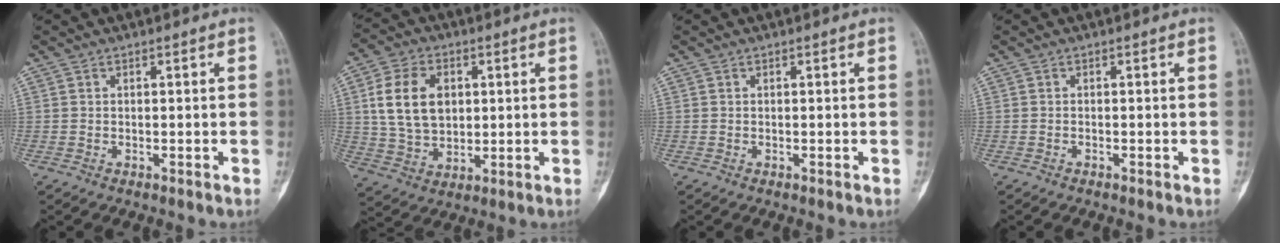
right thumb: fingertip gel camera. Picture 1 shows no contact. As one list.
[{"total": 12.4, "force": [2.6, 8.7, 8.5], "torque": [-0.139, -0.003, 0.054]}, {"total": 0.0}, {"total": 0.0}]